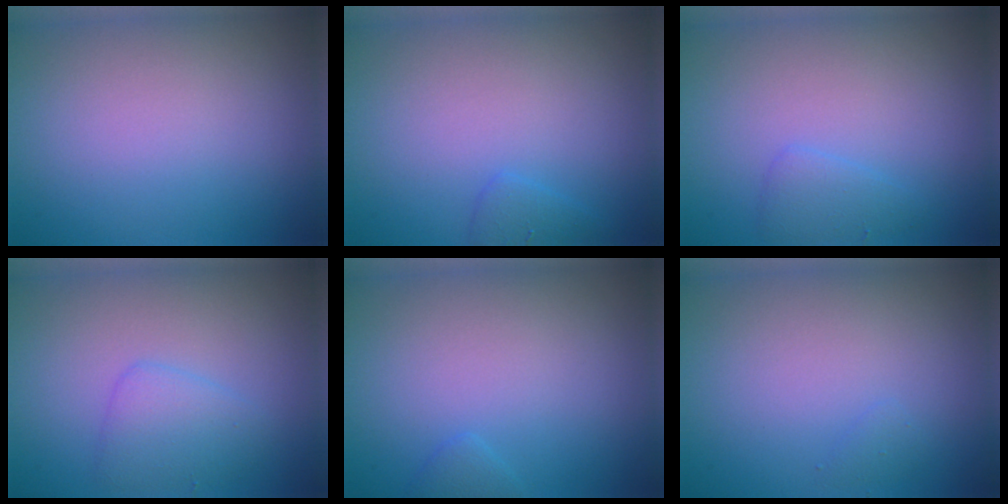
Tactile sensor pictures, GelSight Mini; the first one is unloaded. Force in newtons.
{"total": 1.2, "press": 1.2, "slide": 0.1}
{"total": 1.6, "press": 1.6, "slide": 0.1}
{"total": 2.5, "press": 2.5, "slide": 0.1}
{"total": 0.8, "press": 0.8, "slide": 0.1}
{"total": 0.5, "press": 0.5, "slide": 0.0}